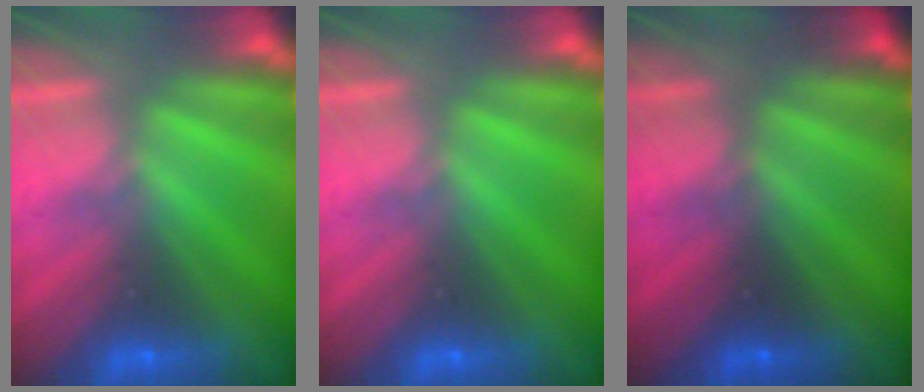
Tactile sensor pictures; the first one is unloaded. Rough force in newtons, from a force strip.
{"total": 0.0}
{"total": 1.6}